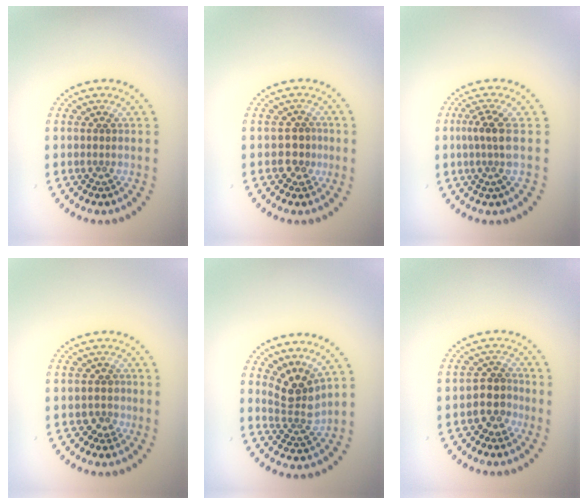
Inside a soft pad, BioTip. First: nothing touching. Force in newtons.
{"total": 2.0, "press": 1.8, "slide": 0.8}
{"total": 2.7, "press": 2.0, "slide": 1.7}
{"total": 1.6, "press": 1.2, "slide": 1.0}
{"total": 3.2, "press": 2.2, "slide": 2.4}
{"total": 2.7, "press": 2.2, "slide": 1.5}